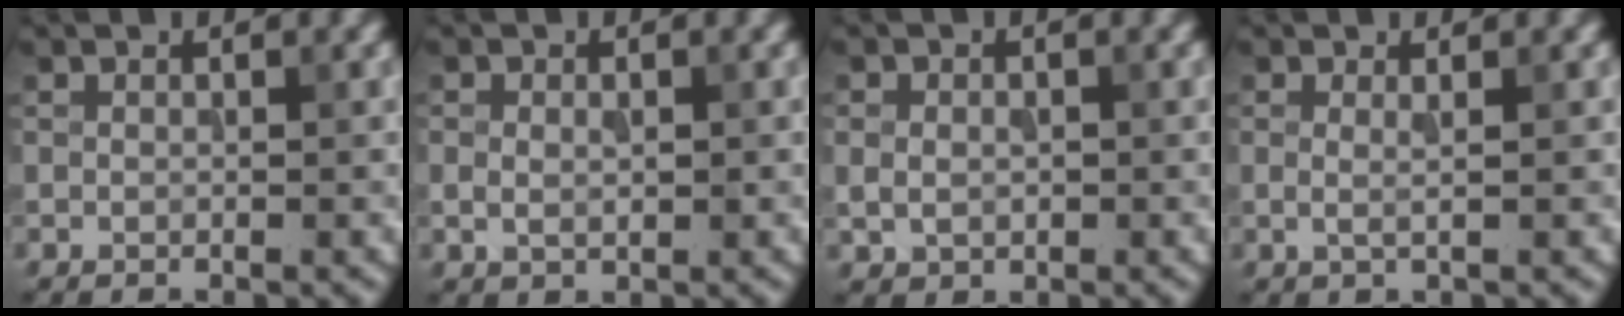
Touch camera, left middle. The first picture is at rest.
{"total": 1.5, "force": [0.1, 1.1, 1.1], "torque": [-0.019, 0.000, 0.002]}
{"total": 2.0, "force": [-0.1, 1.7, 1.1], "torque": [-0.020, -0.003, 0.001]}
{"total": 0.9, "force": [0.1, 0.2, 0.9], "torque": [-0.019, -0.005, 0.001]}